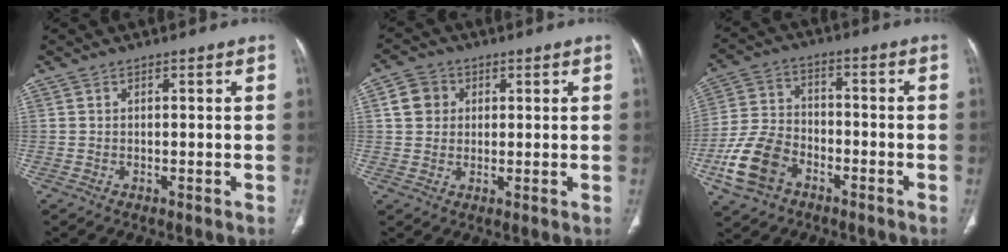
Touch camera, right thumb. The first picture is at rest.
{"total": 5.3, "force": [1.4, 4.7, 2.0], "torque": [-0.017, 0.006, 0.021]}
{"total": 11.7, "force": [-5.6, 7.9, 6.5], "torque": [-0.129, 0.026, -0.105]}